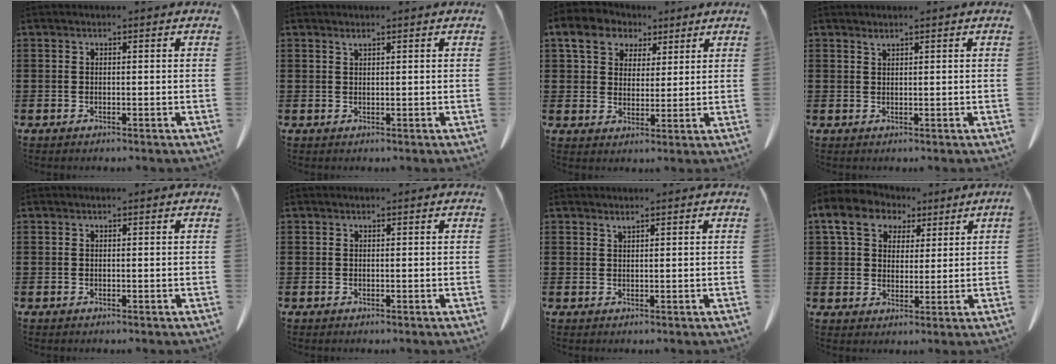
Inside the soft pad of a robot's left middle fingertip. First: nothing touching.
{"total": 0.9, "force": [0.7, 0.0, 0.6], "torque": [-0.015, -0.003, 0.015]}
{"total": 7.5, "force": [4.2, 5.5, 2.9], "torque": [-0.078, 0.005, 0.076]}
{"total": 1.0, "force": [0.9, 0.0, 0.5], "torque": [-0.013, -0.005, 0.019]}
{"total": 0.0}
{"total": 0.0}
{"total": 1.1, "force": [1.0, 0.0, 0.5], "torque": [-0.013, -0.005, 0.020]}
{"total": 8.3, "force": [4.2, 6.0, 3.8], "torque": [-0.100, 0.004, 0.075]}